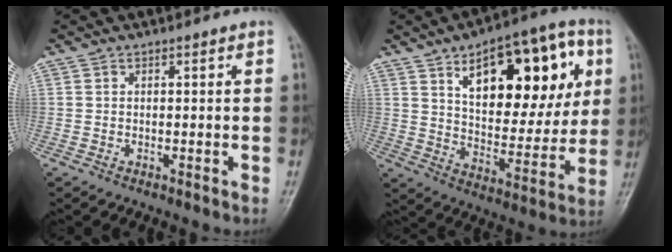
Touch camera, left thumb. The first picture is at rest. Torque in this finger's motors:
{"motor_torque": [0.75, 0.92, 1.34, -1.42, 0.16]}